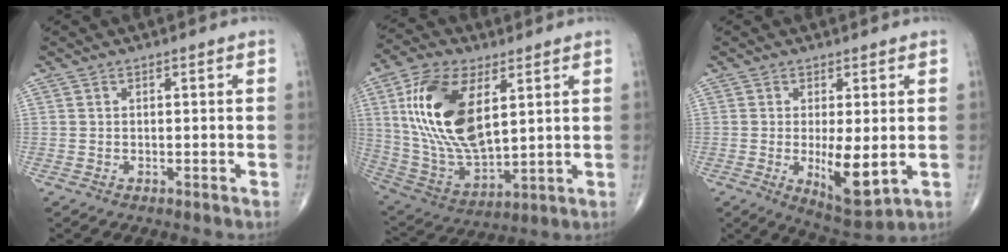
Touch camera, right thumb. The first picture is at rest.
{"total": 20.1, "force": [5.8, 10.1, 16.4], "torque": [-0.317, -0.022, 0.114]}
{"total": 8.6, "force": [-0.9, 2.9, 8.0], "torque": [-0.125, -0.027, -0.004]}